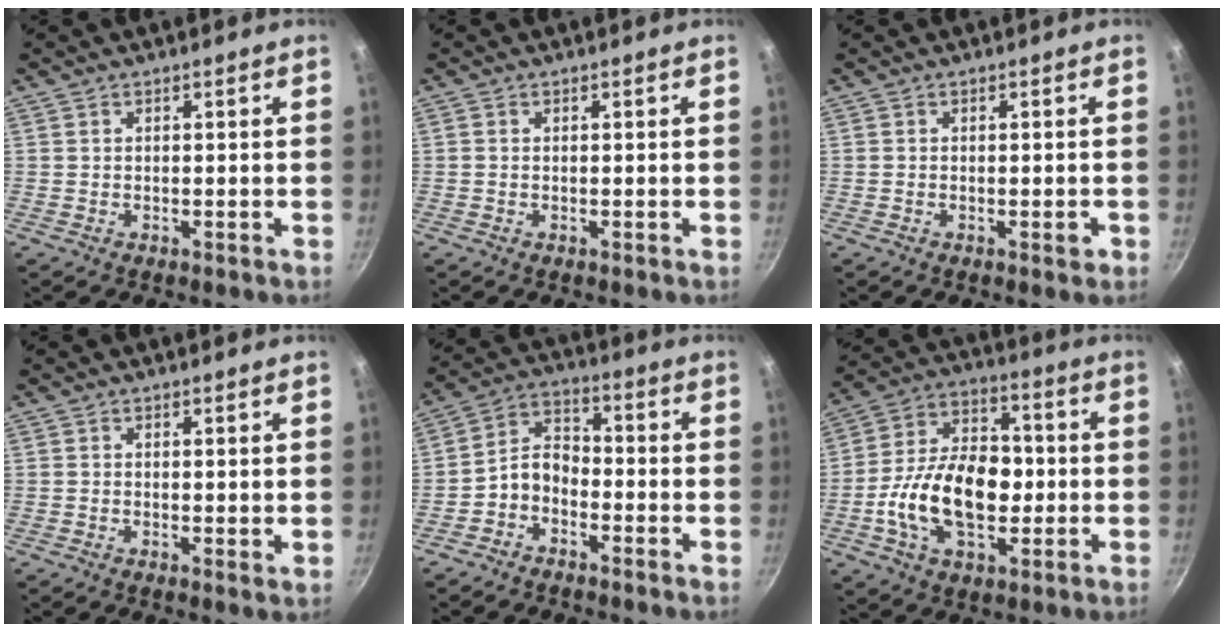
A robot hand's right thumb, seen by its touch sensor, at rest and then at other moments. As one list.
[{"total": 0.0}, {"total": 1.6, "force": [-0.6, 0.6, 1.4], "torque": [-0.019, 0.001, -0.010]}, {"total": 1.2, "force": [0.3, 0.4, 1.1], "torque": [-0.015, -0.007, 0.002]}, {"total": 6.4, "force": [-2.9, 4.4, 3.6], "torque": [-0.052, 0.047, -0.069]}, {"total": 18.4, "force": [-2.5, 11.6, 14.0], "torque": [-0.214, 0.032, -0.053]}]